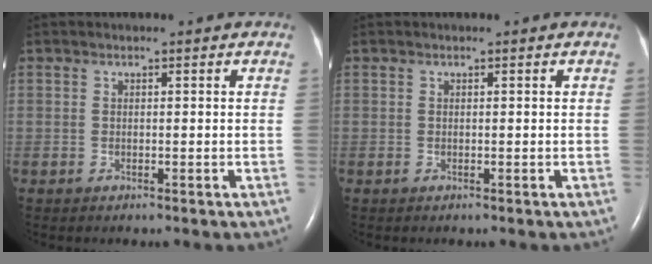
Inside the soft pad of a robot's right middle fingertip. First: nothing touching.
{"total": 0.0}